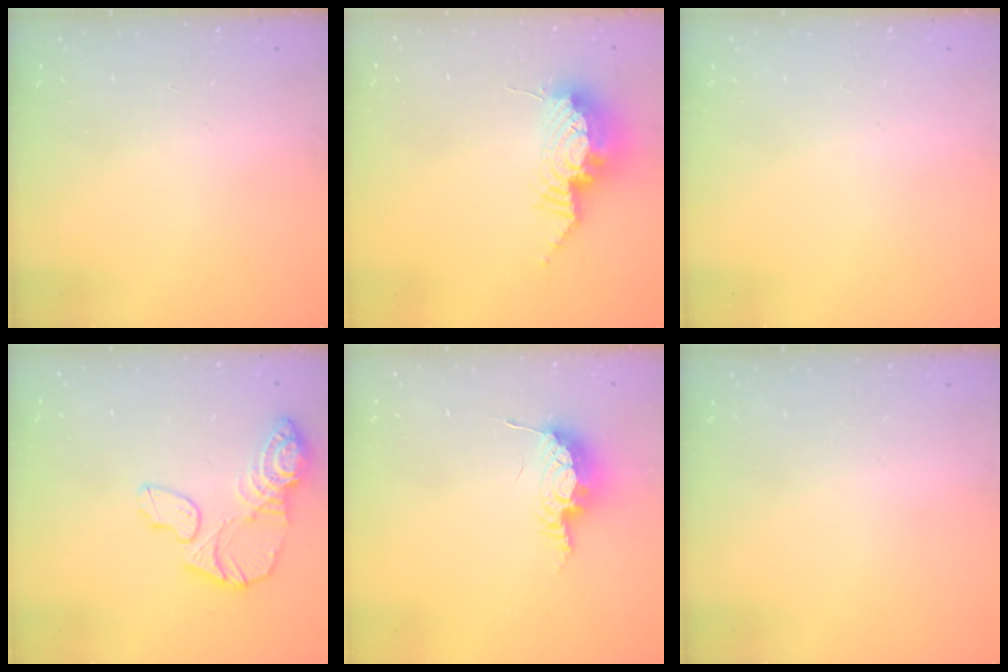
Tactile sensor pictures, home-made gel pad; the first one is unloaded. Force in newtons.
{"total": 12.6, "press": 12.5, "slide": 1.8}
{"total": 0.0}
{"total": 13.6, "press": 13.5, "slide": 1.1}
{"total": 8.5, "press": 8.4, "slide": 1.1}
{"total": 0.0}